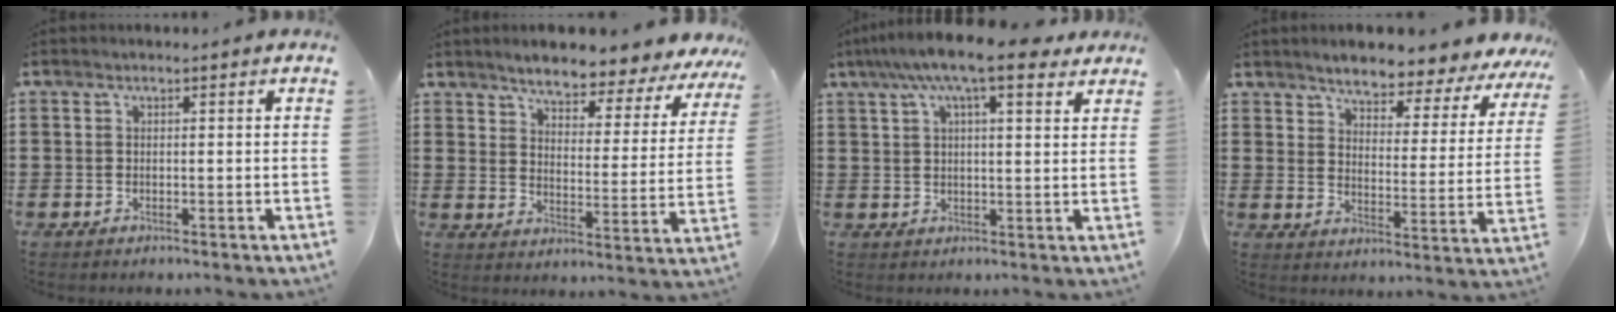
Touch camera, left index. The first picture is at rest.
{"total": 5.7, "force": [5.4, 0.7, 1.7], "torque": [-0.054, -0.038, 0.086]}
{"total": 9.0, "force": [6.2, 2.1, 6.1], "torque": [-0.118, -0.005, 0.107]}
{"total": 5.5, "force": [5.2, 0.8, 1.4], "torque": [-0.048, -0.039, 0.085]}